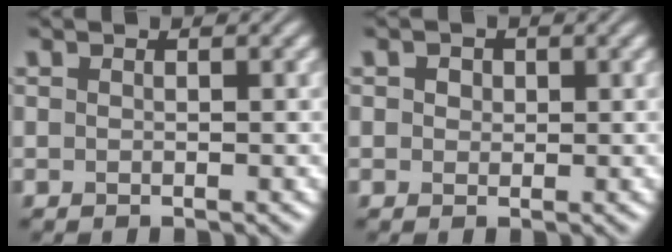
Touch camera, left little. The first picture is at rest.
{"total": 1.4, "force": [0.5, 1.1, 0.6], "torque": [-0.008, 0.005, -0.001]}